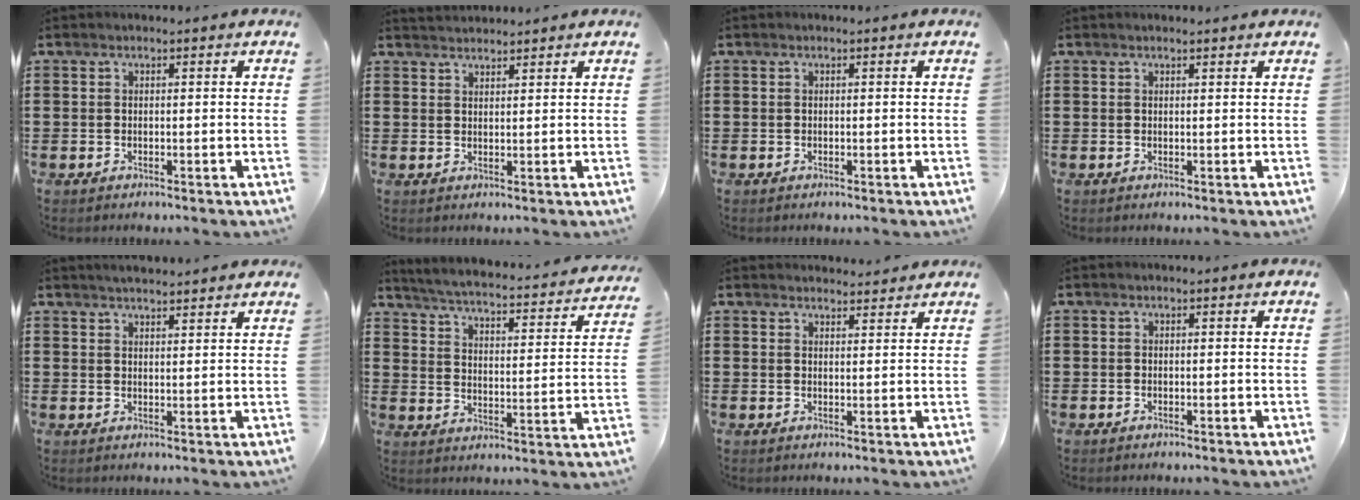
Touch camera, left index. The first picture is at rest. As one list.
[{"total": 1.8, "force": [1.8, 0.0, -0.1], "torque": [-0.001, 0.002, 0.036]}, {"total": 0.0}, {"total": 0.8, "force": [0.7, 0.1, 0.4], "torque": [-0.008, 0.001, 0.013]}, {"total": 2.4, "force": [2.4, -0.2, 0.4], "torque": [-0.013, -0.003, 0.045]}, {"total": 3.1, "force": [2.9, -0.3, 1.2], "torque": [-0.044, -0.031, 0.038]}, {"total": 2.4, "force": [2.4, 0.2, 0.0], "torque": [0.001, -0.007, 0.044]}, {"total": 0.0}]